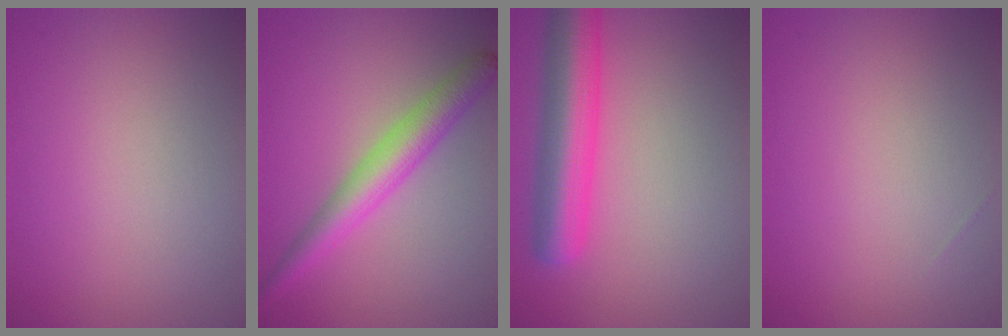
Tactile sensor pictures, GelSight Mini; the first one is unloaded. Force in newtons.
{"total": 4.4, "press": 4.4, "slide": 0.1}
{"total": 6.8, "press": 6.8, "slide": 0.3}
{"total": 0.0}